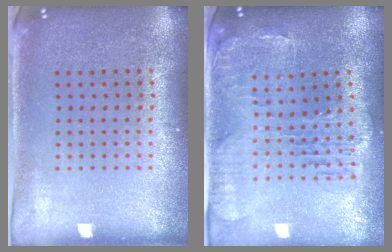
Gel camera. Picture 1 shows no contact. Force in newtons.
{"total": 1.4, "press": 1.4, "slide": 0.5}